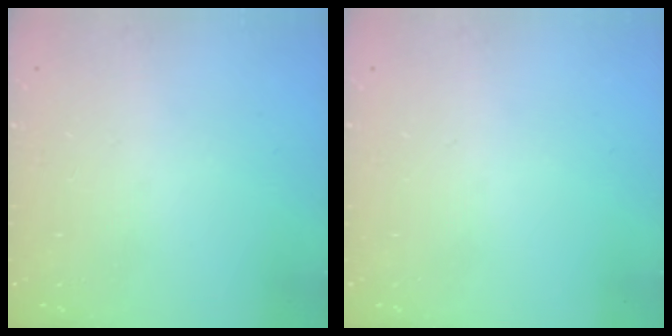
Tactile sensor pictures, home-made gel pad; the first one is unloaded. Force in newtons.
{"total": 0.0}